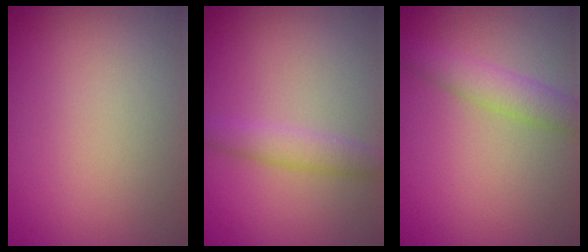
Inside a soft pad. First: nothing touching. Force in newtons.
{"total": 2.3, "press": 2.3, "slide": 0.1}
{"total": 2.8, "press": 2.8, "slide": 0.0}